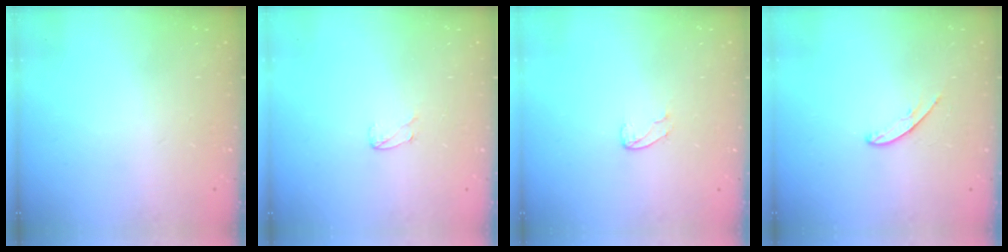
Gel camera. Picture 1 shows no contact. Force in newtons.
{"total": 3.0, "press": 3.0, "slide": 0.3}
{"total": 4.2, "press": 4.2, "slide": 0.4}
{"total": 4.4, "press": 4.4, "slide": 0.3}